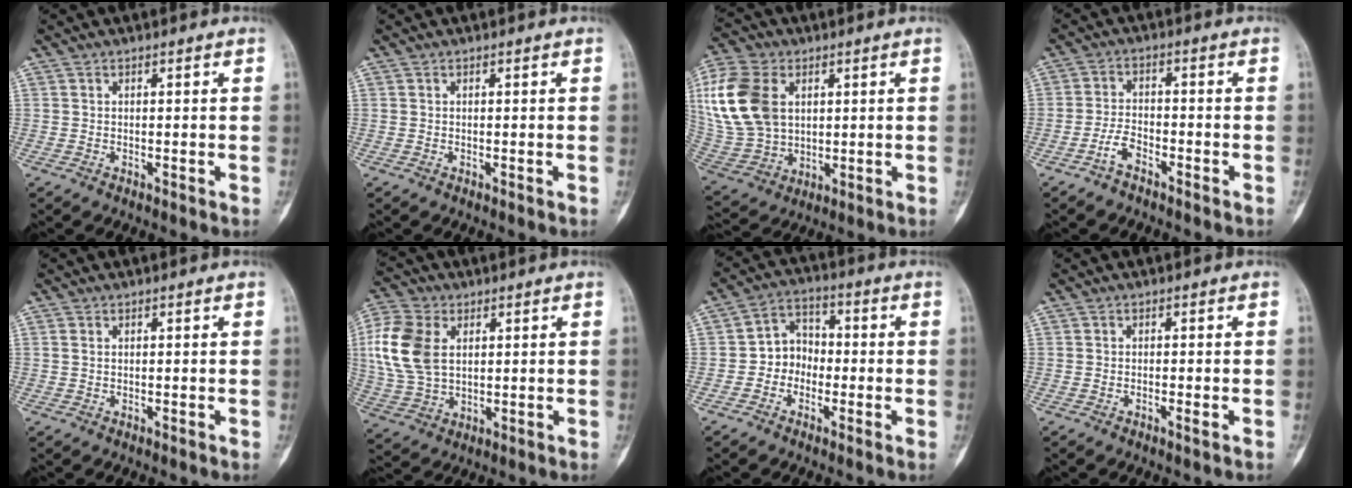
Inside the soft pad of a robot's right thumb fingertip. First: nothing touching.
{"total": 0.0}
{"total": 18.8, "force": [4.3, 13.2, 12.7], "torque": [-0.278, -0.005, 0.092]}
{"total": 4.0, "force": [-2.8, 1.8, 2.2], "torque": [-0.045, 0.024, -0.053]}
{"total": 0.5, "force": [0.0, 0.3, 0.4], "torque": [-0.014, 0.003, 0.004]}
{"total": 12.9, "force": [2.6, 8.5, 9.3], "torque": [-0.203, 0.001, 0.052]}
{"total": 6.6, "force": [-1.8, 5.5, 3.0], "torque": [-0.019, 0.032, -0.048]}
{"total": 1.0, "force": [-0.5, 0.1, 0.9], "torque": [-0.018, 0.000, -0.007]}